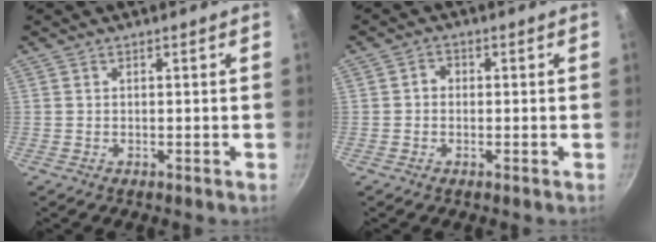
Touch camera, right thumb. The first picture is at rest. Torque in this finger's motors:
{"motor_torque": [0.35, 0.69, 0.36, 0.11, -0.01]}